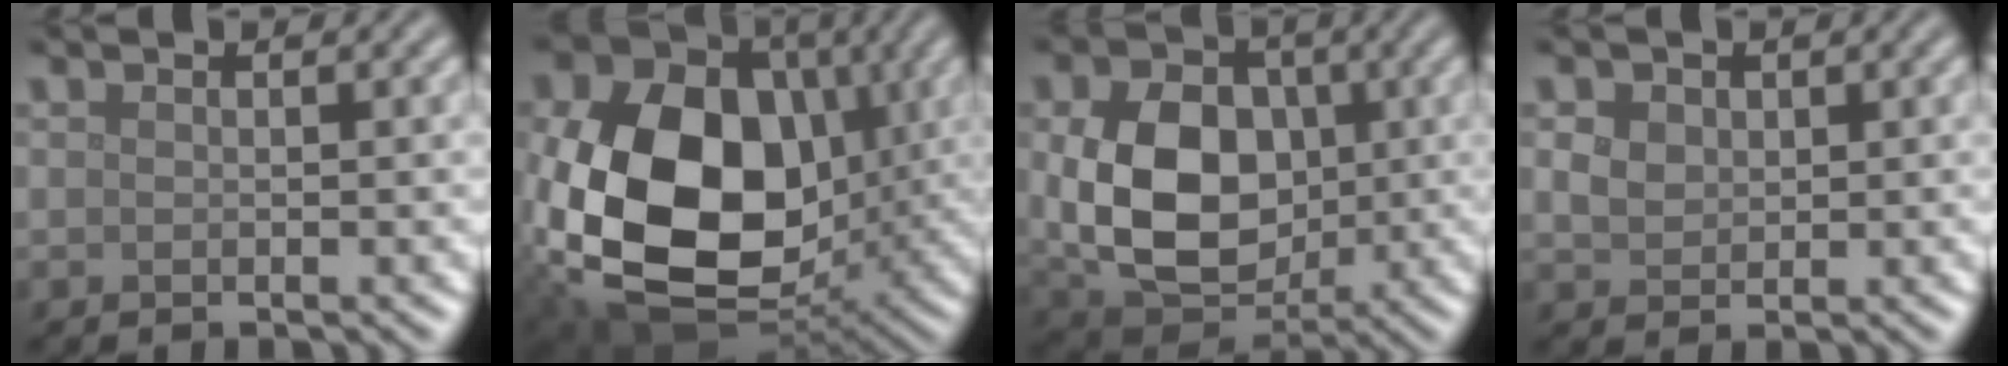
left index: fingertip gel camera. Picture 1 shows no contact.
{"total": 17.9, "force": [-0.4, 13.1, 12.2], "torque": [-0.246, -0.038, 0.004]}
{"total": 10.3, "force": [0.3, 7.6, 6.9], "torque": [-0.149, -0.013, 0.009]}
{"total": 2.1, "force": [0.8, 1.7, 1.0], "torque": [-0.021, 0.002, 0.010]}